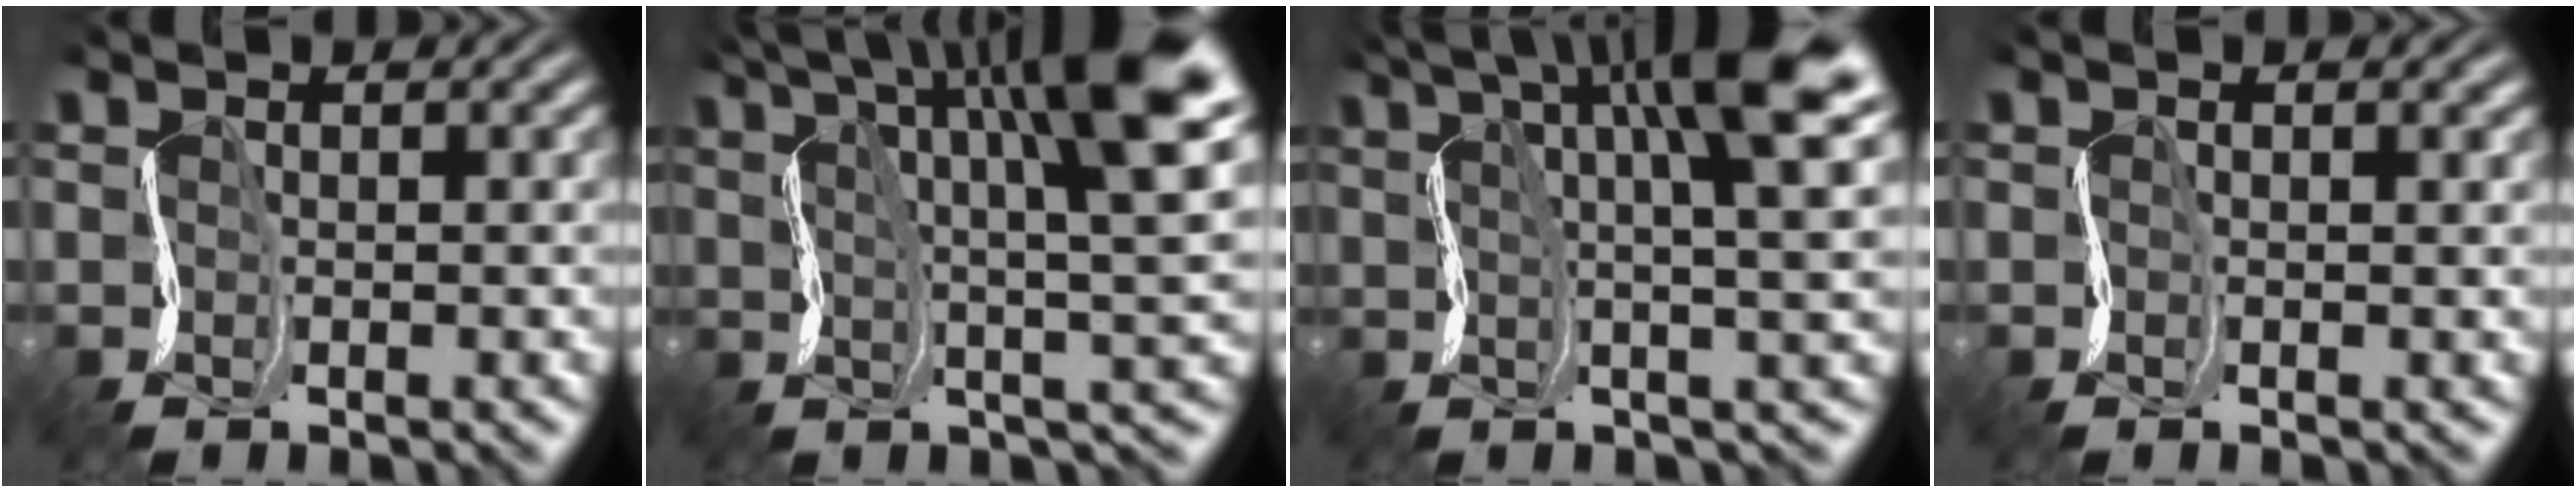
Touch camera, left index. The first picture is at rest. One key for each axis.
{"total": 12.9, "fx": 5.5, "fy": 3.0, "fz": 11.2, "tx": -0.189, "ty": 0.014, "tz": 0.090}
{"total": 11.0, "fx": 4.7, "fy": 2.4, "fz": 9.6, "tx": -0.140, "ty": 0.020, "tz": 0.073}
{"total": 0.7, "fx": 0.4, "fy": 0.1, "fz": 0.6, "tx": -0.009, "ty": 0.003, "tz": 0.004}